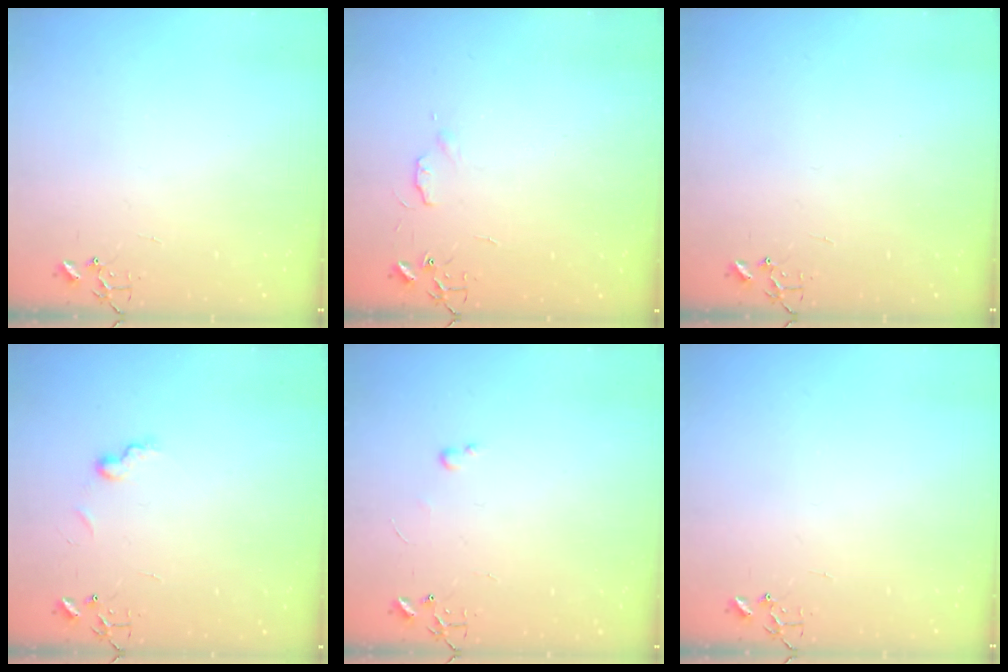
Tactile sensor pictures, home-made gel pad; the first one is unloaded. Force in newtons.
{"total": 4.6, "press": 4.6, "slide": 0.7}
{"total": 0.0}
{"total": 6.9, "press": 6.9, "slide": 0.7}
{"total": 2.4, "press": 2.3, "slide": 0.4}
{"total": 0.0}